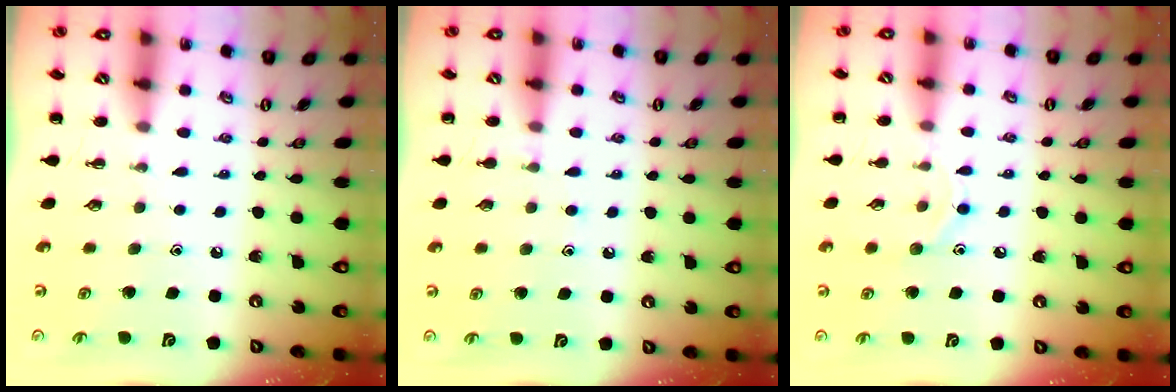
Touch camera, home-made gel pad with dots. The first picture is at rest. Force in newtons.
{"total": 5.2, "press": 4.9, "slide": 1.6}
{"total": 7.5, "press": 7.4, "slide": 1.2}